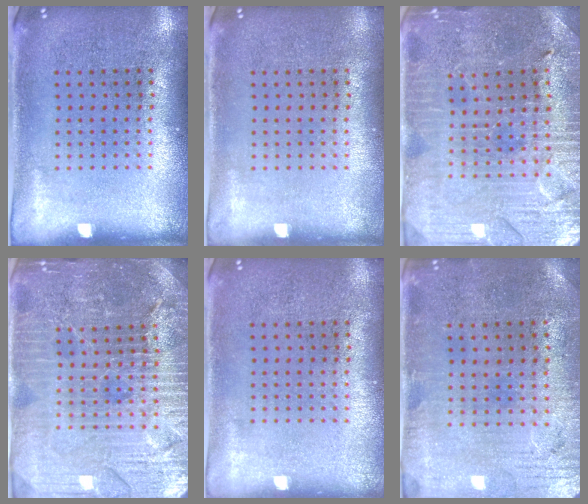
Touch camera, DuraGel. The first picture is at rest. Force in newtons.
{"total": 0.0}
{"total": 3.3, "press": 3.3, "slide": 0.5}
{"total": 5.0, "press": 4.6, "slide": 1.9}
{"total": 0.0}
{"total": 0.6, "press": 0.4, "slide": 0.5}